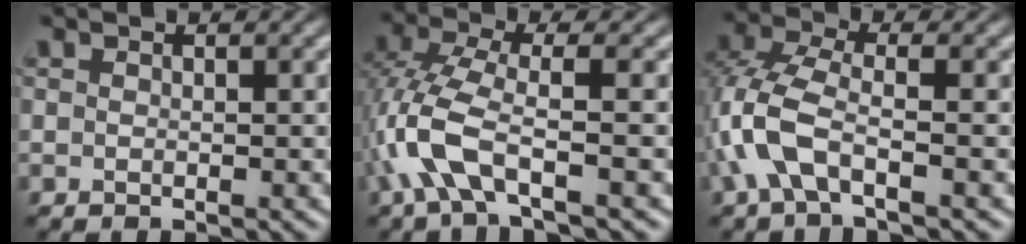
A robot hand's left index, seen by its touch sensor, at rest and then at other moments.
{"total": 5.3, "force": [-2.1, 1.6, 4.6], "torque": [-0.118, 0.005, -0.043]}
{"total": 4.7, "force": [-2.1, 1.8, 3.9], "torque": [-0.104, 0.008, -0.044]}